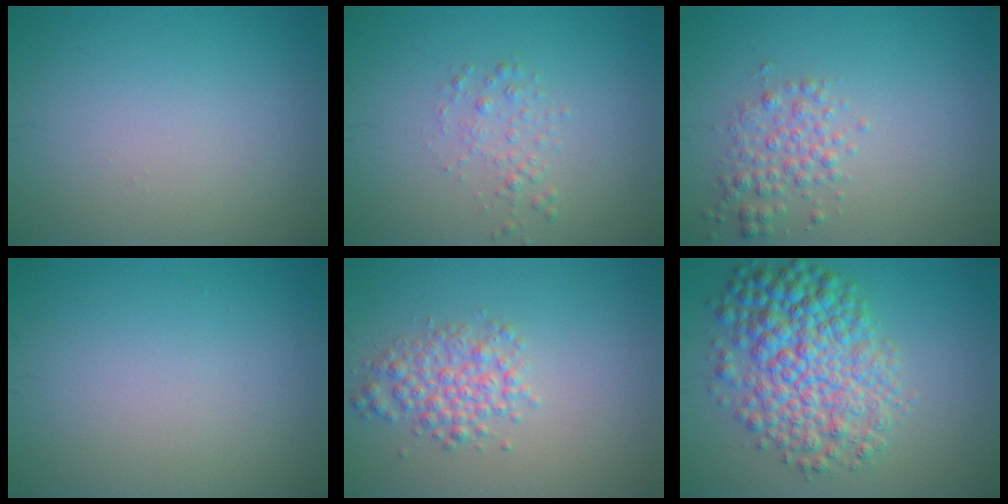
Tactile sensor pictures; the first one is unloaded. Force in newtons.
{"total": 1.4, "press": 1.4, "slide": 0.1}
{"total": 2.4, "press": 2.4, "slide": 0.0}
{"total": 0.0}
{"total": 3.0, "press": 3.0, "slide": 0.1}
{"total": 8.1, "press": 8.1, "slide": 0.1}